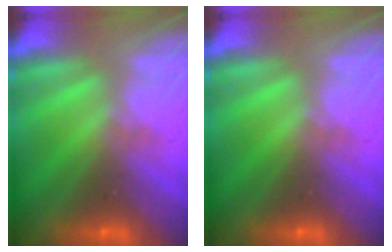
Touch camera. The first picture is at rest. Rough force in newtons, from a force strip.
{"total": 0.0}